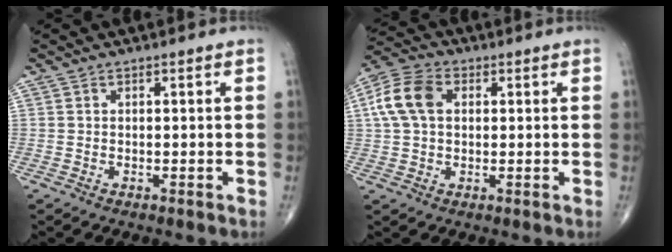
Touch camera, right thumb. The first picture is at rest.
{"total": 9.6, "force": [2.0, 6.5, 6.8], "torque": [-0.139, 0.022, 0.032]}